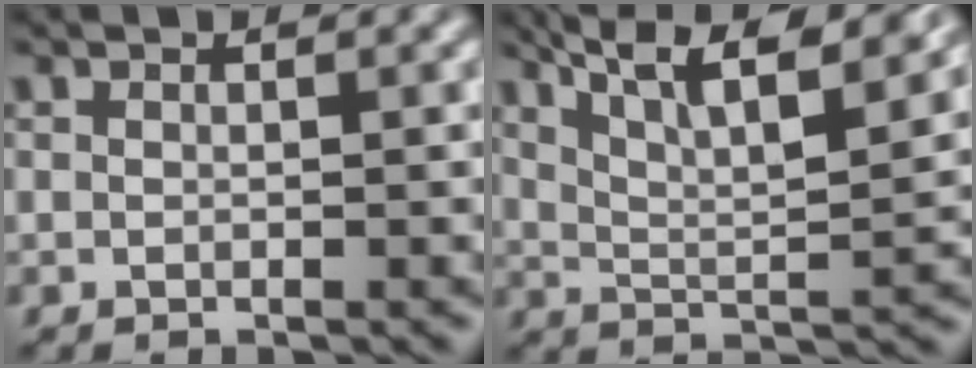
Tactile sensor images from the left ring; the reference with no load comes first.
{"total": 11.7, "force": [7.8, 3.6, 7.9], "torque": [-0.145, 0.032, 0.101]}